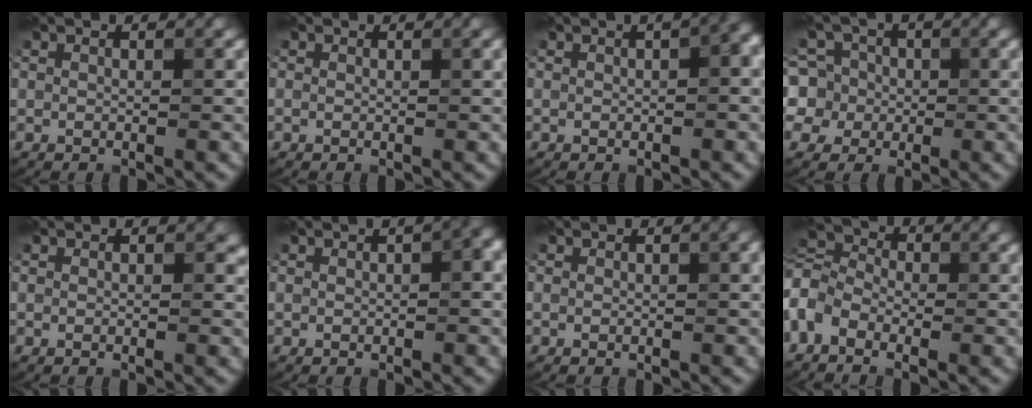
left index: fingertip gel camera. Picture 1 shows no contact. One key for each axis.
{"total": 0.7, "fx": 0.2, "fy": 0.1, "fz": 0.7, "tx": -0.010, "ty": 0.001, "tz": 0.000}
{"total": 2.8, "fx": 0.2, "fy": 0.7, "fz": 2.7, "tx": -0.030, "ty": 0.008, "tz": 0.008}
{"total": 7.8, "fx": 1.3, "fy": 7.3, "fz": 2.3, "tx": -0.050, "ty": 0.036, "tz": -0.001}
{"total": 1.0, "fx": 0.2, "fy": 0.7, "fz": 0.7, "tx": -0.007, "ty": -0.002, "tz": 0.000}
{"total": 2.3, "fx": 0.2, "fy": 0.4, "fz": 2.2, "tx": -0.029, "ty": 0.005, "tz": 0.003}
{"total": 1.3, "fx": 0.3, "fy": 0.3, "fz": 1.2, "tx": -0.015, "ty": 0.004, "tz": 0.001}
{"total": 4.6, "fx": -1.5, "fy": 3.2, "fz": 3.0, "tx": -0.066, "ty": 0.010, "tz": -0.052}